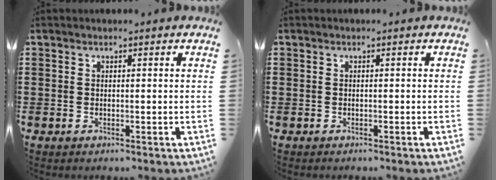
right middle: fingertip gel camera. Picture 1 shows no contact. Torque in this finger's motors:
{"motor_torque": [-1.11, 1.02, -0.54, -0.21]}